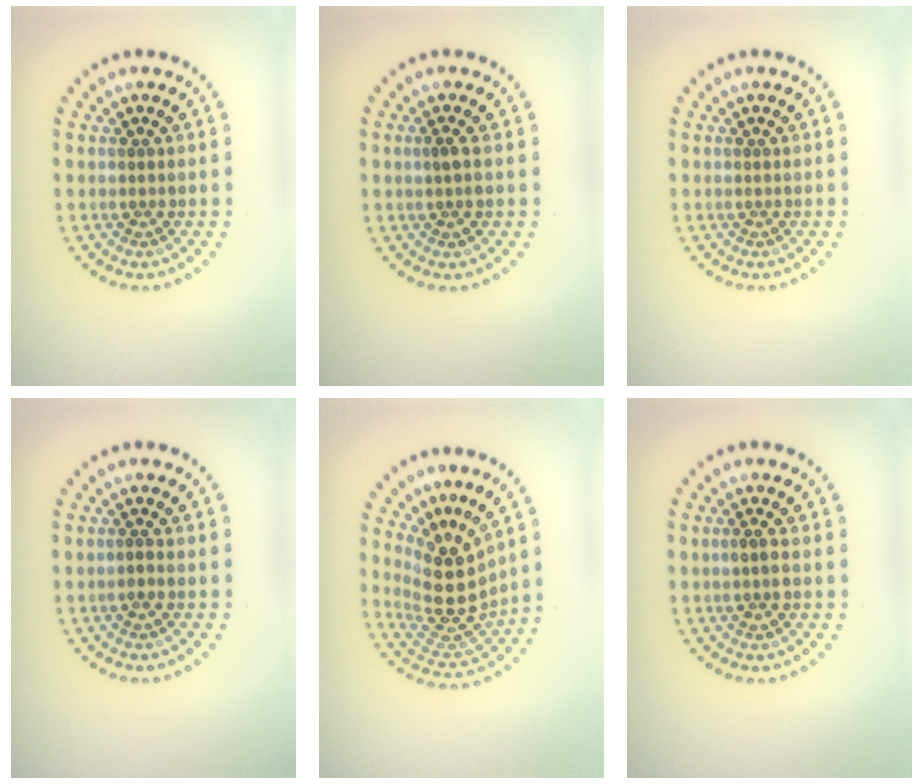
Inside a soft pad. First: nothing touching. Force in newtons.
{"total": 1.1, "press": 1.1, "slide": 0.4}
{"total": 0.0}
{"total": 0.5, "press": 0.4, "slide": 0.4}
{"total": 4.8, "press": 3.9, "slide": 2.7}
{"total": 1.4, "press": 1.3, "slide": 0.5}